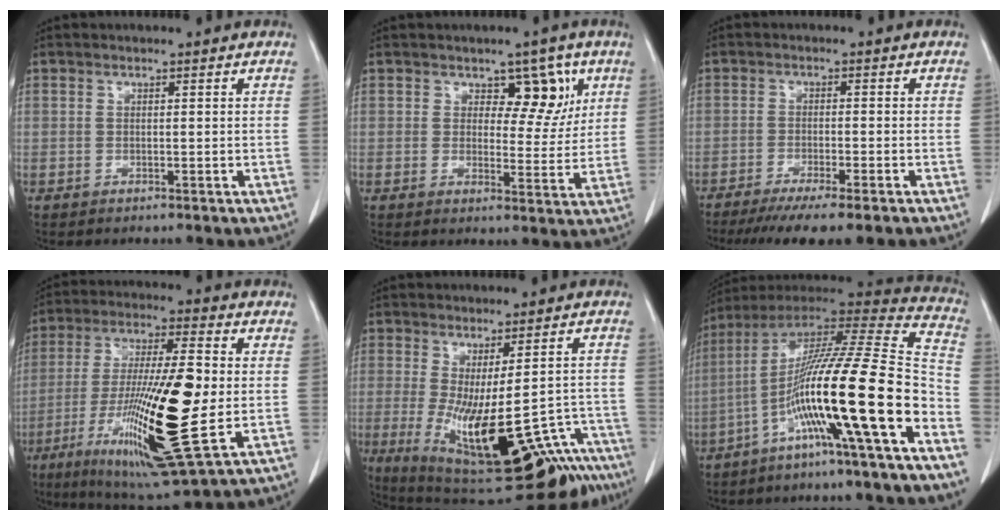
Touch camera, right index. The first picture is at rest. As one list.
[{"total": 6.1, "force": [2.9, 3.5, 4.1], "torque": [-0.037, 0.003, 0.040]}, {"total": 10.1, "force": [-8.0, 0.4, 6.1], "torque": [-0.079, -0.021, -0.122]}, {"total": 21.8, "force": [-4.7, 2.5, 21.1], "torque": [-0.408, -0.034, -0.074]}, {"total": 25.6, "force": [-14.6, 8.1, 19.4], "torque": [-0.248, -0.031, -0.179]}, {"total": 23.1, "force": [-9.5, -0.5, 21.1], "torque": [-0.347, -0.013, -0.175]}]